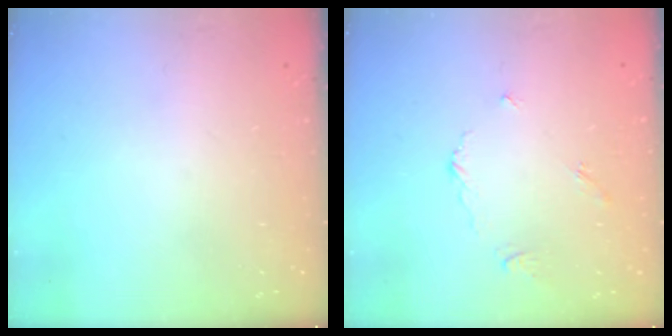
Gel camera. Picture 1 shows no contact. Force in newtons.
{"total": 4.0, "press": 4.0, "slide": 0.3}